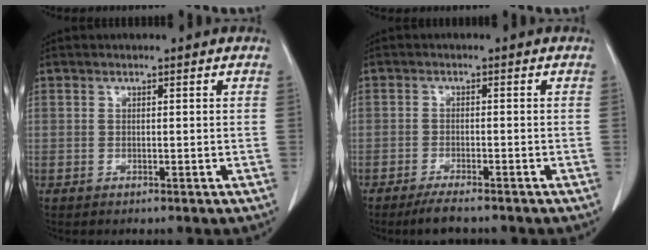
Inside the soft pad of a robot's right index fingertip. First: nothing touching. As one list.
[{"total": 4.3, "force": [-3.6, 0.5, 2.3], "torque": [-0.041, -0.009, -0.059]}]